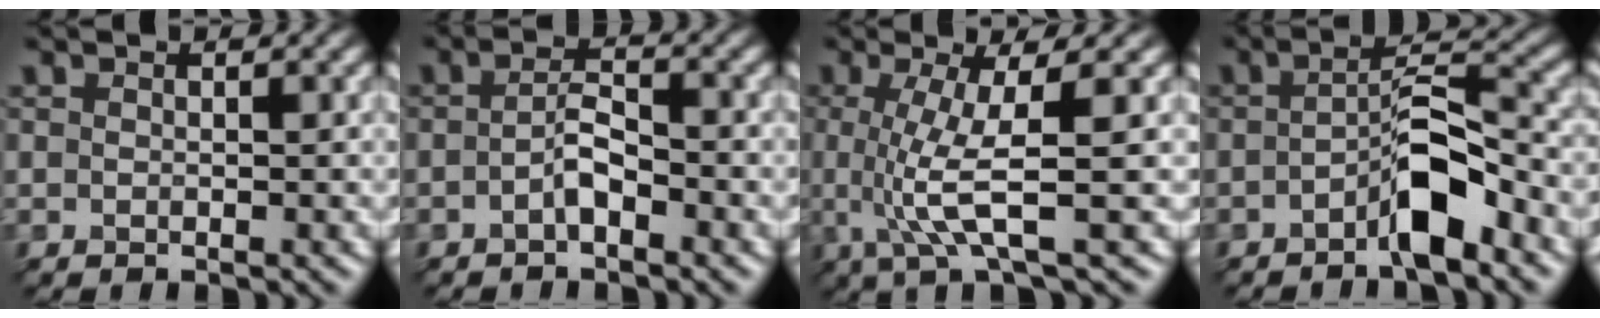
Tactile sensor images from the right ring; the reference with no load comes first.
{"total": 1.6, "force": [-1.2, -0.1, 1.0], "torque": [-0.033, 0.012, -0.014]}
{"total": 4.6, "force": [-0.1, 0.3, 4.6], "torque": [-0.103, 0.005, 0.013]}
{"total": 4.2, "force": [-2.8, 0.4, 3.1], "torque": [-0.060, 0.019, -0.040]}